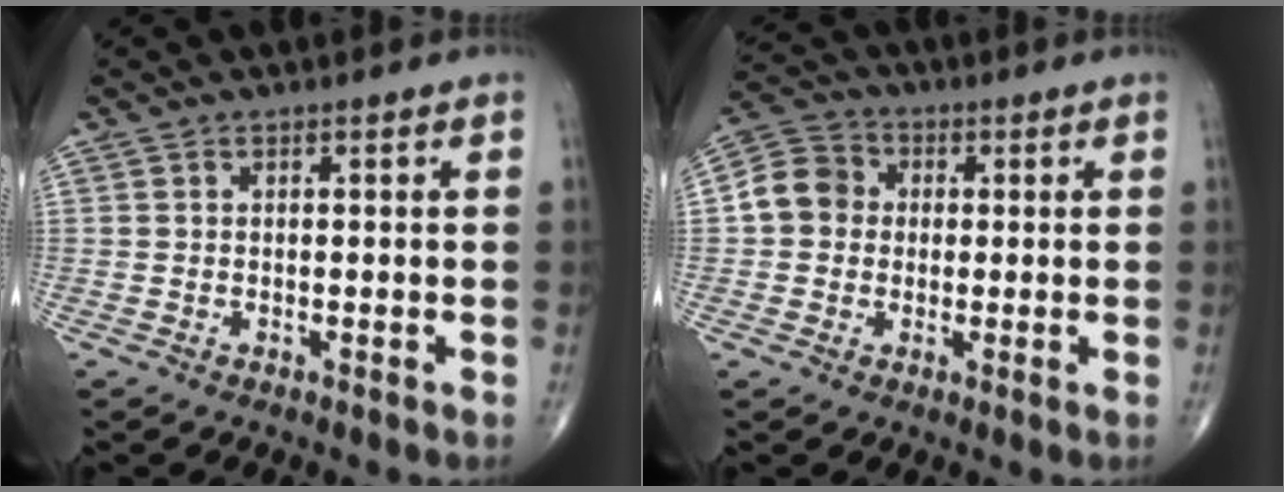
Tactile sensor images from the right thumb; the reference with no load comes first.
{"total": 7.4, "force": [0.3, 6.6, 3.3], "torque": [-0.048, 0.021, -0.008]}